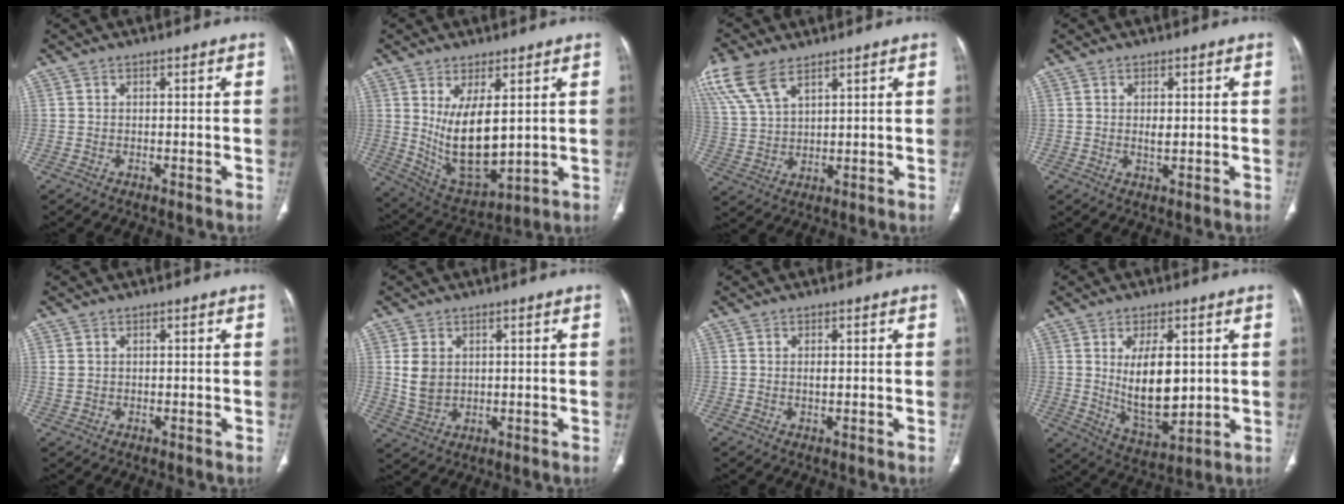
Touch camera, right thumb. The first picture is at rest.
{"total": 13.2, "force": [2.1, 5.9, 11.6], "torque": [-0.189, -0.030, 0.063]}
{"total": 12.3, "force": [7.8, 5.9, 7.5], "torque": [-0.167, -0.005, 0.161]}
{"total": 2.1, "force": [0.3, 1.0, 1.8], "torque": [-0.028, -0.004, 0.005]}
{"total": 1.7, "force": [0.4, 1.4, 0.9], "torque": [-0.022, 0.003, 0.013]}
{"total": 5.6, "force": [1.2, 4.2, 3.5], "torque": [-0.058, -0.008, 0.033]}
{"total": 1.3, "force": [0.1, 0.5, 1.1], "torque": [-0.020, -0.002, 0.002]}
{"total": 12.8, "force": [1.7, 6.3, 11.0], "torque": [-0.159, -0.026, 0.044]}